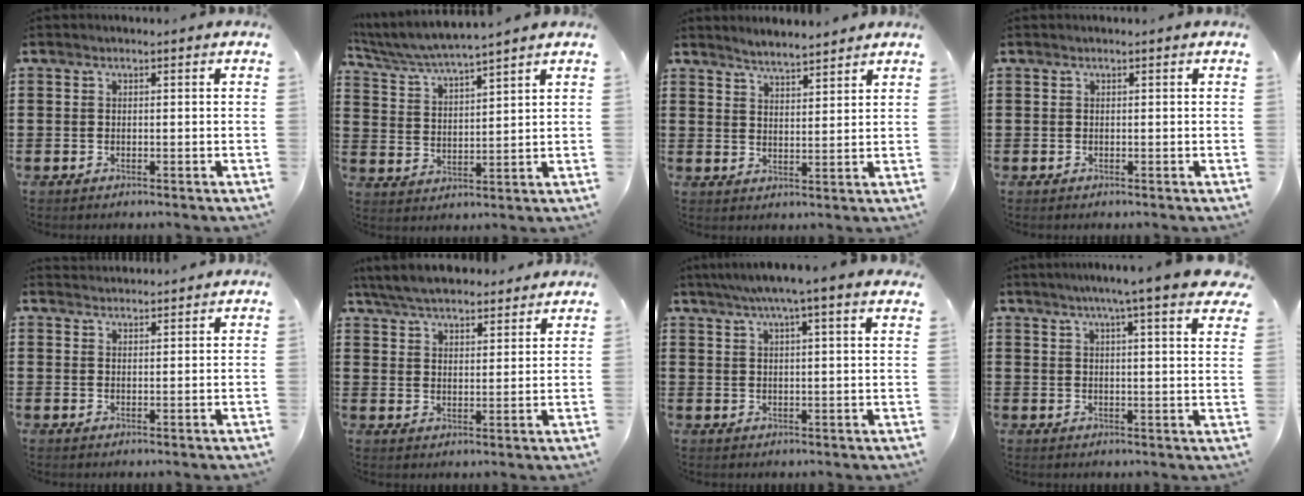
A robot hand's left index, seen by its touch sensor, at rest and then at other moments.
{"total": 4.6, "force": [4.3, -0.4, 1.4], "torque": [-0.048, -0.026, 0.071]}
{"total": 3.4, "force": [3.3, -0.2, 0.2], "torque": [-0.014, -0.010, 0.061]}
{"total": 0.0}
{"total": 2.0, "force": [2.0, 0.0, -0.3], "torque": [0.001, -0.002, 0.039]}
{"total": 5.9, "force": [5.6, 1.1, 1.2], "torque": [-0.047, -0.017, 0.104]}
{"total": 5.1, "force": [3.9, -0.3, 3.2], "torque": [-0.074, -0.005, 0.067]}
{"total": 5.9, "force": [4.6, -0.5, 3.7], "torque": [-0.079, -0.018, 0.074]}